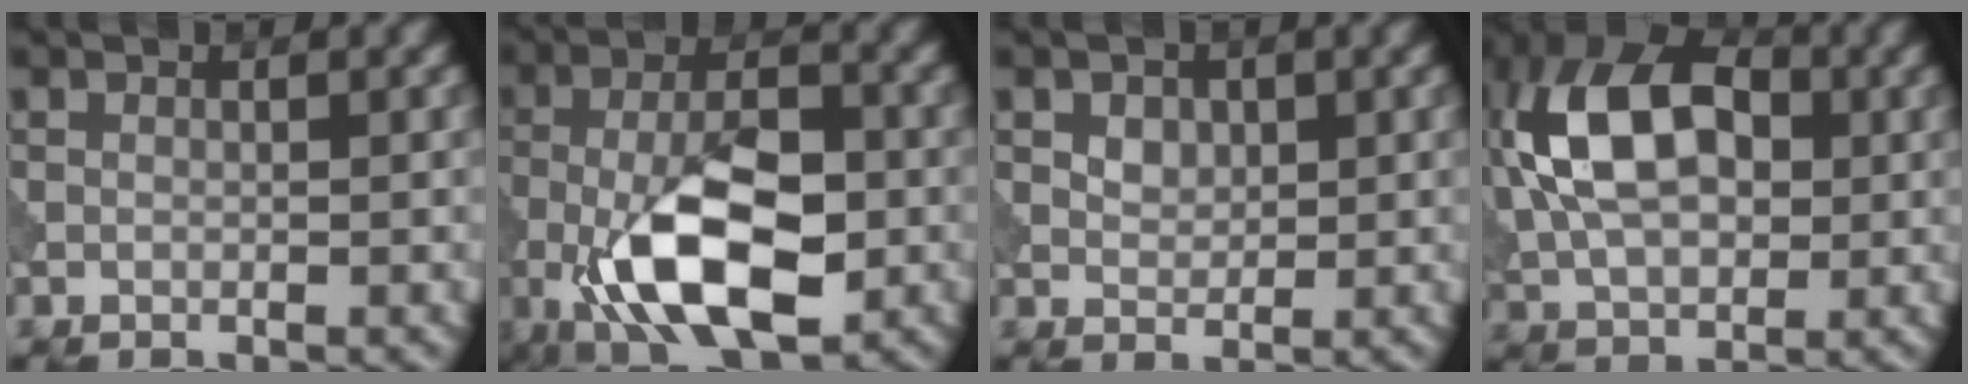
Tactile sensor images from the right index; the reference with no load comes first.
{"total": 11.3, "force": [-3.9, 5.0, 9.4], "torque": [-0.174, -0.001, -0.074]}
{"total": 2.2, "force": [0.9, 1.6, 1.3], "torque": [-0.023, 0.006, 0.014]}
{"total": 11.7, "force": [1.9, 7.2, 9.0], "torque": [-0.187, 0.025, 0.018]}